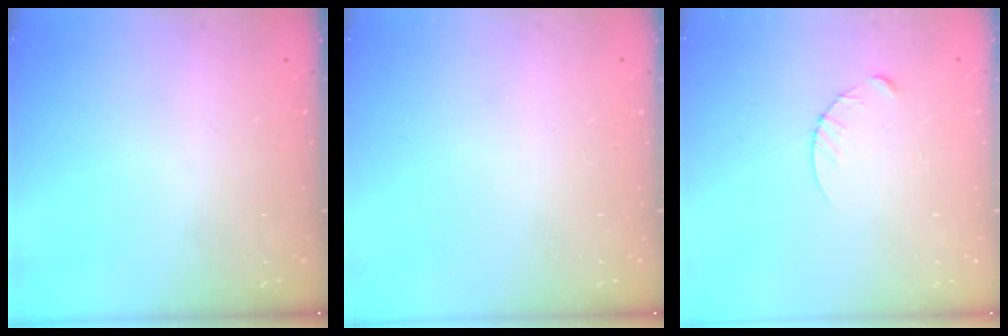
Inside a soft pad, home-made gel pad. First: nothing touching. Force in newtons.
{"total": 0.0}
{"total": 3.4, "press": 3.4, "slide": 0.4}